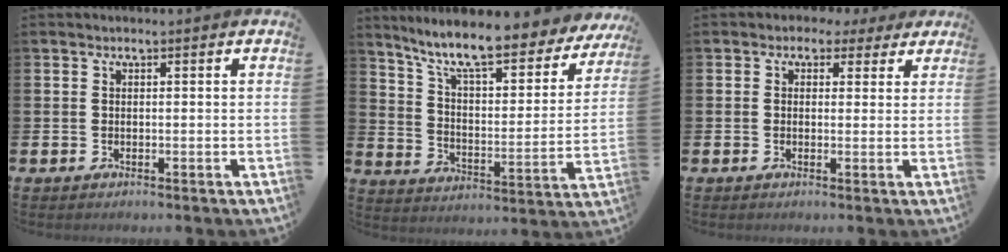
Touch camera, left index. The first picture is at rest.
{"total": 10.2, "force": [8.9, 1.6, 4.7], "torque": [-0.124, -0.062, 0.147]}
{"total": 2.4, "force": [1.4, 1.9, 0.3], "torque": [-0.006, 0.002, 0.019]}